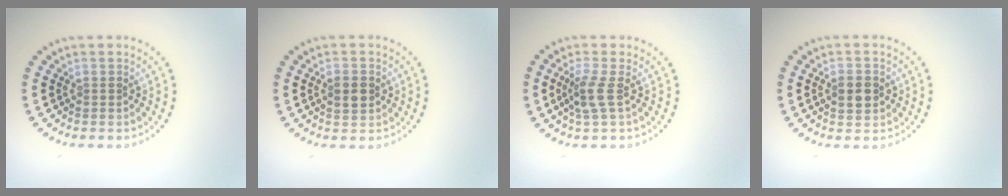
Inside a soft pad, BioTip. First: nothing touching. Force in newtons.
{"total": 1.8, "press": 1.8, "slide": 0.1}
{"total": 2.3, "press": 1.8, "slide": 1.4}
{"total": 2.9, "press": 2.9, "slide": 0.1}